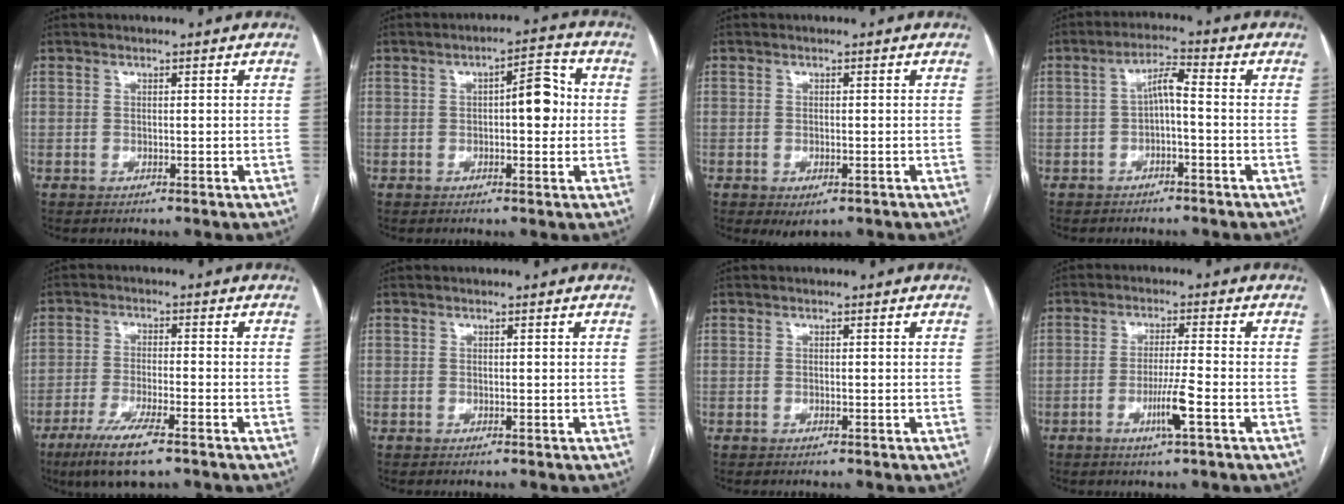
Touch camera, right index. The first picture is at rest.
{"total": 5.9, "force": [0.3, 2.0, 5.5], "torque": [-0.073, 0.019, 0.001]}
{"total": 2.4, "force": [-1.1, 1.0, 1.8], "torque": [-0.026, -0.005, -0.006]}
{"total": 4.1, "force": [-0.6, 0.8, 3.9], "torque": [-0.070, 0.018, -0.009]}
{"total": 8.8, "force": [-5.9, 1.0, 6.6], "torque": [-0.122, -0.021, -0.097]}
{"total": 0.0}
{"total": 0.0}
{"total": 5.4, "force": [-2.2, -0.5, 4.9], "torque": [-0.091, -0.010, -0.042]}